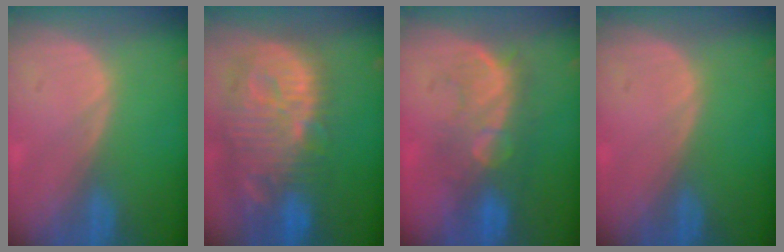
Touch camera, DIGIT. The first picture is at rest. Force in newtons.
{"total": 14.0, "press": 12.2, "slide": 6.8}
{"total": 8.0, "press": 7.9, "slide": 1.6}
{"total": 0.0}